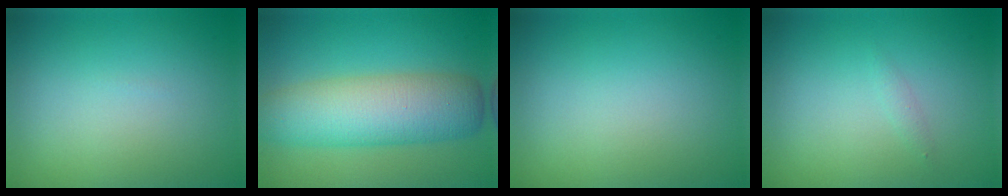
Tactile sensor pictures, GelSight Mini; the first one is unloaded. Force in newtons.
{"total": 8.0, "press": 8.0, "slide": 0.1}
{"total": 0.0}
{"total": 0.6, "press": 0.6, "slide": 0.0}